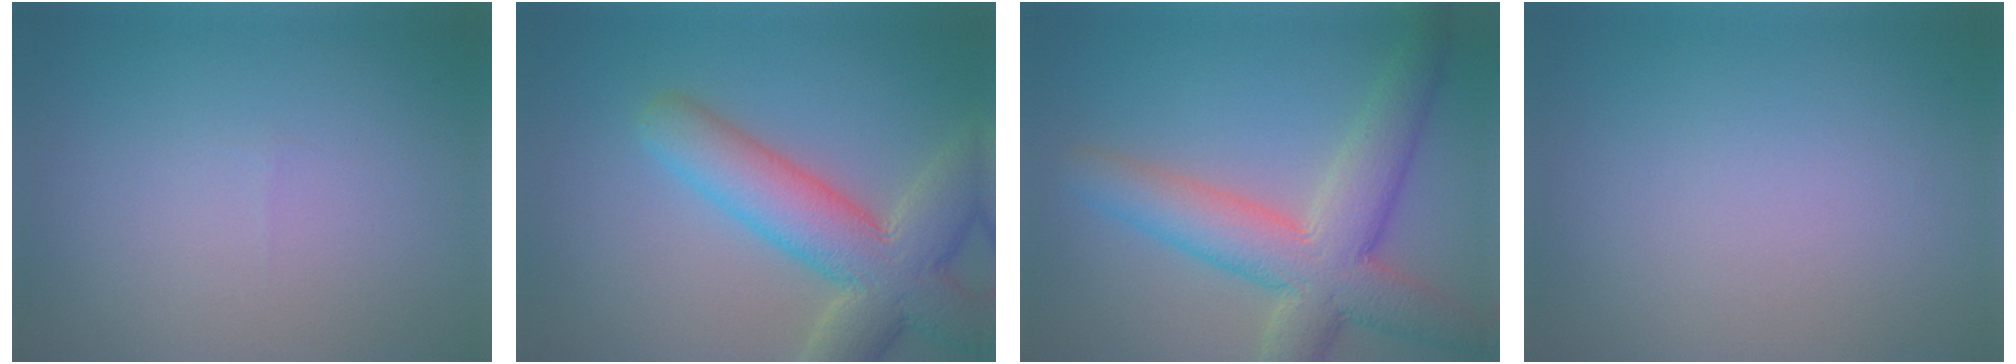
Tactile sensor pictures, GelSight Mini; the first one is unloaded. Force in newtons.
{"total": 8.2, "press": 8.1, "slide": 0.7}
{"total": 7.9, "press": 7.9, "slide": 0.6}
{"total": 0.0}